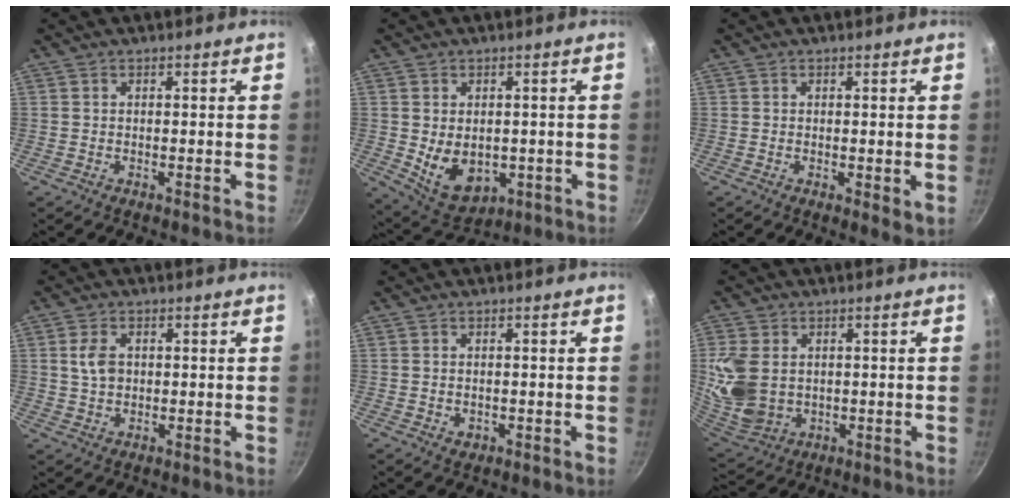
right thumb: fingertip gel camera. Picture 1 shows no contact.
{"total": 9.5, "force": [-0.7, 6.9, 6.6], "torque": [-0.087, -0.012, 0.015]}
{"total": 2.7, "force": [0.1, 1.1, 2.5], "torque": [-0.034, -0.010, 0.001]}
{"total": 4.3, "force": [0.8, 3.0, 3.0], "torque": [-0.048, 0.001, 0.013]}
{"total": 1.6, "force": [-0.3, 1.3, 0.9], "torque": [-0.012, 0.000, -0.003]}
{"total": 12.0, "force": [1.3, 9.0, 7.9], "torque": [-0.156, -0.021, 0.042]}